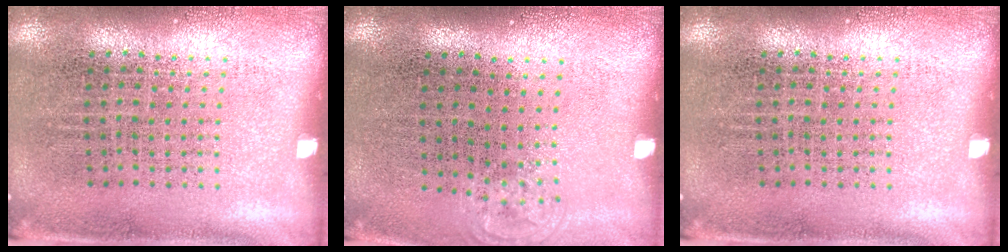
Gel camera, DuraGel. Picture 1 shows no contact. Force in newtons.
{"total": 0.6, "press": 0.5, "slide": 0.3}
{"total": 0.0}